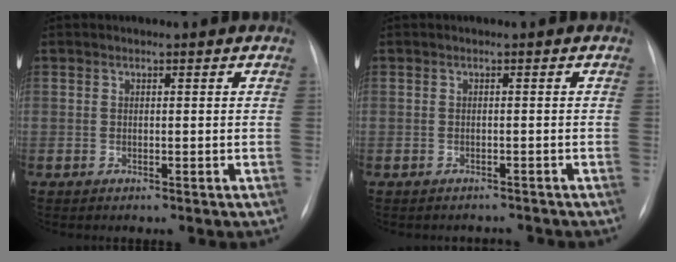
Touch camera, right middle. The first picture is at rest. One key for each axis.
{"total": 2.2, "fx": -2.0, "fy": 0.8, "fz": -0.4, "tx": 0.009, "ty": 0.002, "tz": -0.028}